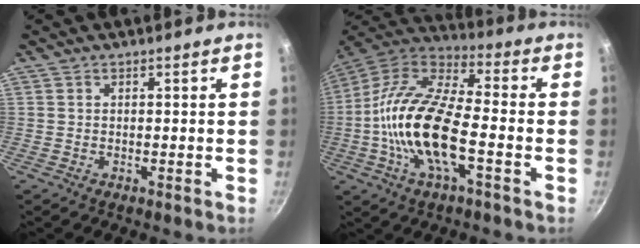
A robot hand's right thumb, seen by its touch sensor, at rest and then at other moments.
{"total": 19.1, "force": [-3.9, 7.7, 17.0], "torque": [-0.326, 0.037, -0.094]}